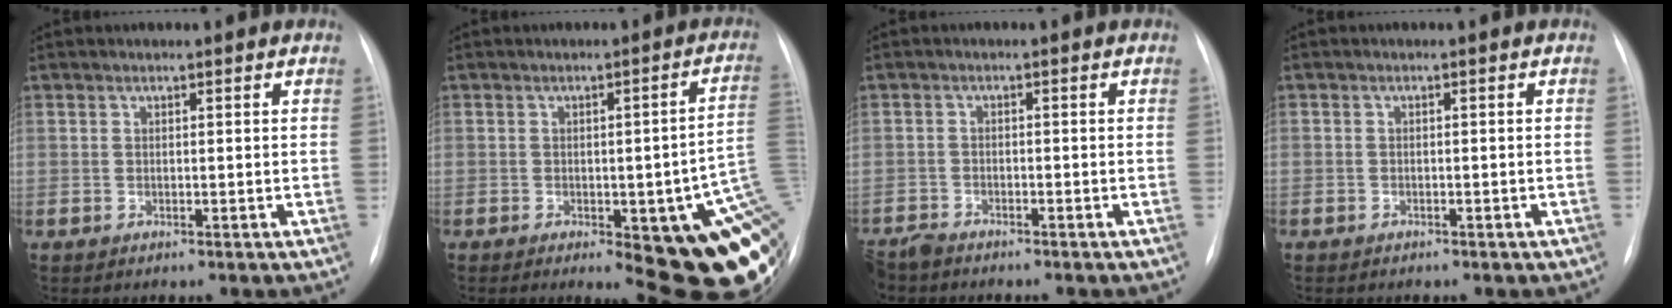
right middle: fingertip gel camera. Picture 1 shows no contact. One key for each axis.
{"total": 23.4, "fx": -6.0, "fy": 6.1, "fz": 21.8, "tx": -0.159, "ty": 0.009, "tz": -0.060}
{"total": 3.6, "fx": -3.5, "fy": 0.9, "fz": 0.6, "tx": -0.008, "ty": -0.011, "tz": -0.064}
{"total": 1.8, "fx": -1.3, "fy": 1.1, "fz": 0.6, "tx": -0.013, "ty": 0.003, "tz": -0.013}